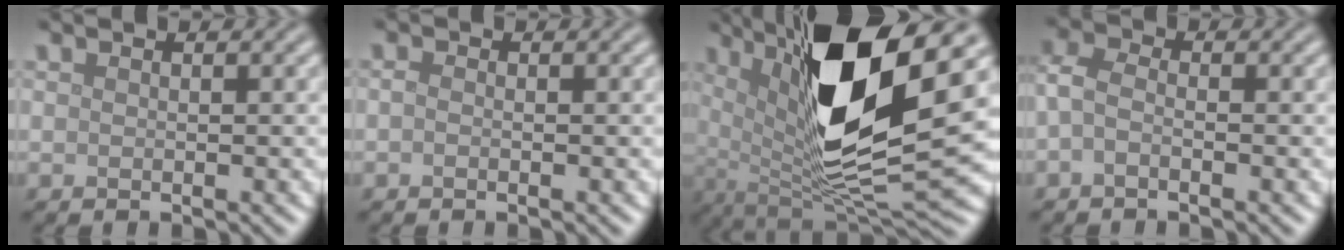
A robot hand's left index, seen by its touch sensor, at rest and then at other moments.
{"total": 0.5, "force": [-0.2, 0.3, 0.4], "torque": [-0.010, -0.001, -0.007]}
{"total": 13.6, "force": [4.3, 3.8, 12.3], "torque": [-0.213, -0.008, 0.080]}
{"total": 2.3, "force": [-0.8, 1.4, 1.7], "torque": [-0.041, 0.005, -0.029]}